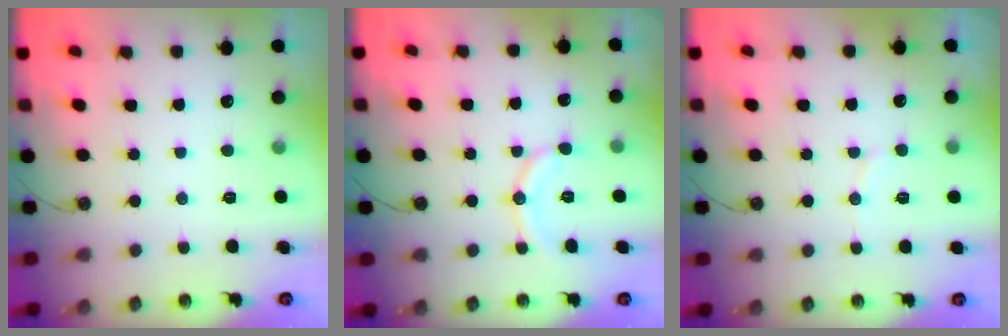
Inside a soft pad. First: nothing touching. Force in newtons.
{"total": 9.1, "press": 9.1, "slide": 0.0}
{"total": 5.6, "press": 5.4, "slide": 1.3}